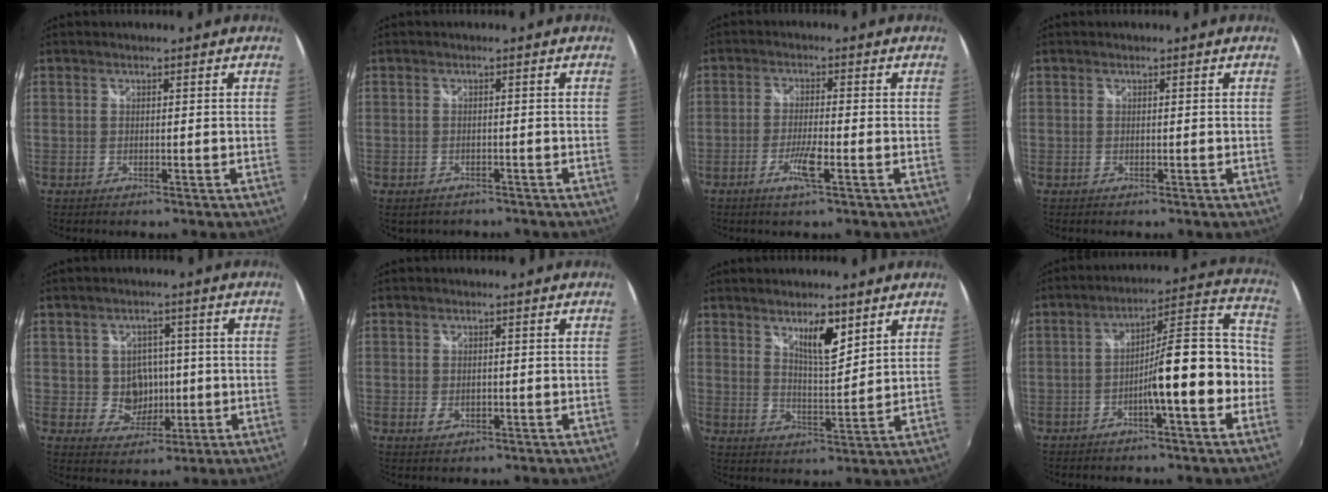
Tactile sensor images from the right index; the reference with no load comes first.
{"total": 2.9, "force": [-2.2, 1.6, 0.8], "torque": [-0.021, -0.014, -0.031]}
{"total": 4.8, "force": [-2.3, 0.2, 4.2], "torque": [-0.086, -0.007, -0.045]}
{"total": 0.0}
{"total": 6.4, "force": [-0.1, 6.0, 2.1], "torque": [-0.047, 0.011, 0.012]}
{"total": 2.1, "force": [-0.5, 1.5, 1.4], "torque": [-0.025, -0.003, -0.007]}
{"total": 6.7, "force": [4.5, 1.7, 4.8], "torque": [-0.074, -0.007, 0.076]}
{"total": 13.1, "force": [-3.9, 2.0, 12.3], "torque": [-0.174, 0.033, -0.060]}